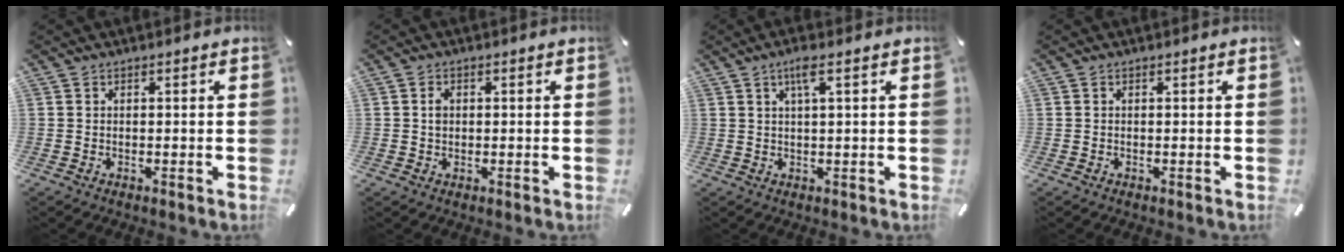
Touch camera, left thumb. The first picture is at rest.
{"total": 1.7, "force": [0.2, 1.4, 1.0], "torque": [-0.023, 0.006, 0.002]}
{"total": 4.2, "force": [1.9, 0.6, 3.6], "torque": [-0.076, 0.005, 0.031]}
{"total": 0.0}